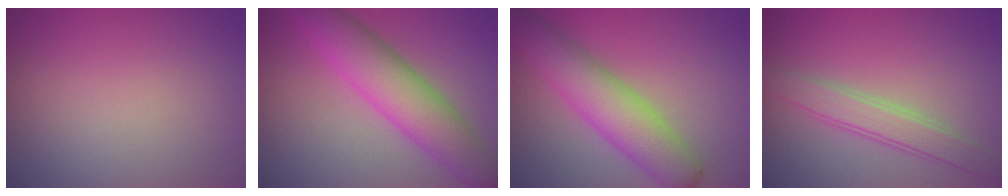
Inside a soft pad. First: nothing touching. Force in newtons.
{"total": 6.8, "press": 6.8, "slide": 0.2}
{"total": 6.3, "press": 6.3, "slide": 0.2}
{"total": 2.9, "press": 2.9, "slide": 0.1}